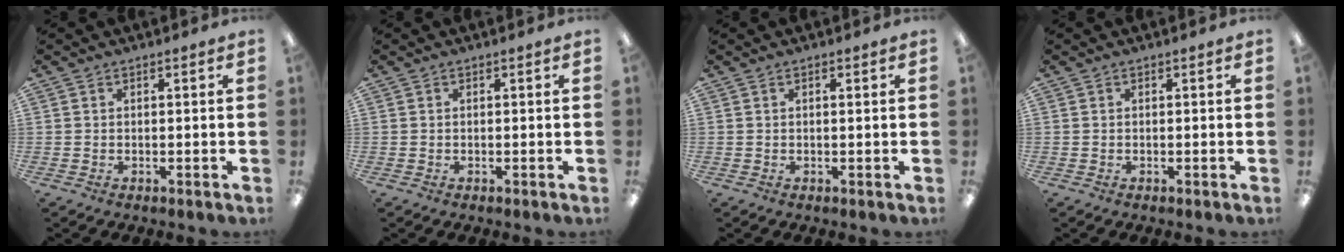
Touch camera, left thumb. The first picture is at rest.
{"total": 0.0}
{"total": 0.7, "force": [0.2, 0.0, 0.7], "torque": [-0.014, 0.001, 0.004]}
{"total": 0.0}